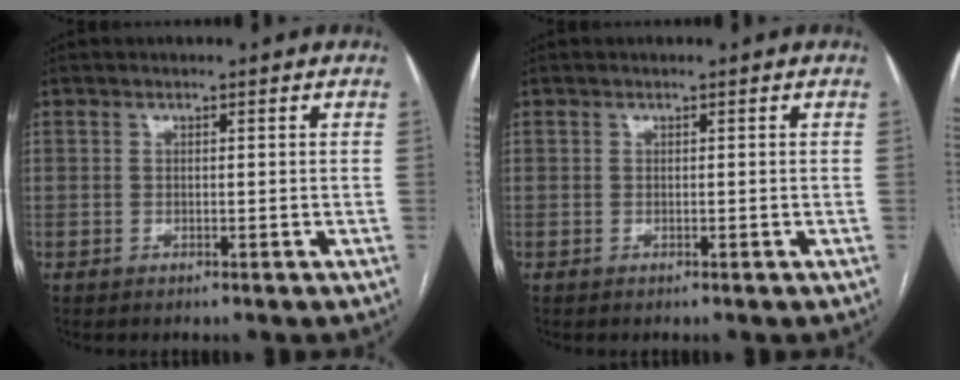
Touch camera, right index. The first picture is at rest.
{"total": 0.0}